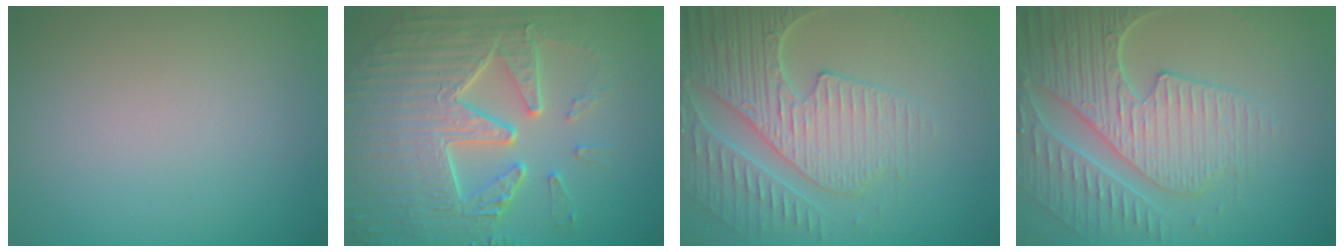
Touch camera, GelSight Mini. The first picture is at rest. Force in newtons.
{"total": 9.4, "press": 6.4, "slide": 6.9}
{"total": 6.4, "press": 5.4, "slide": 3.5}
{"total": 7.3, "press": 5.8, "slide": 4.5}